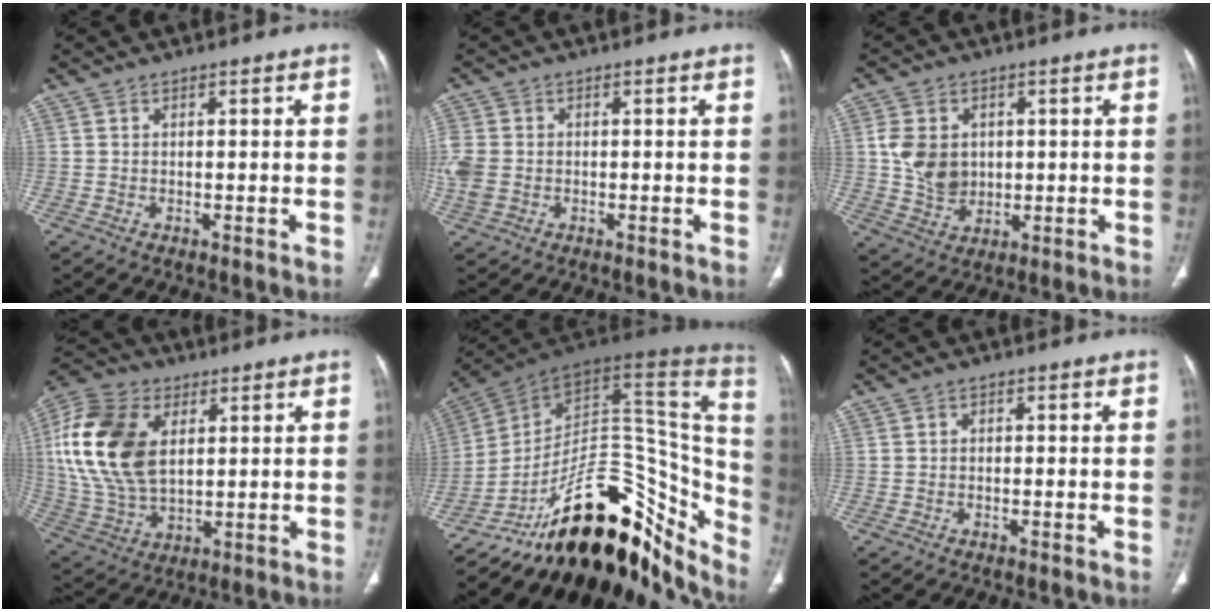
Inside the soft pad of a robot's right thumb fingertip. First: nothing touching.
{"total": 6.4, "force": [-0.6, 5.1, 3.9], "torque": [-0.108, 0.005, -0.009]}
{"total": 9.0, "force": [1.1, 7.2, 5.2], "torque": [-0.077, -0.003, 0.029]}
{"total": 19.7, "force": [4.6, 12.3, 14.6], "torque": [-0.292, -0.007, 0.088]}
{"total": 33.2, "force": [-19.2, 16.7, 21.3], "torque": [-0.182, 0.091, -0.269]}
{"total": 0.8, "force": [0.0, 0.7, 0.4], "torque": [0.000, 0.003, -0.004]}